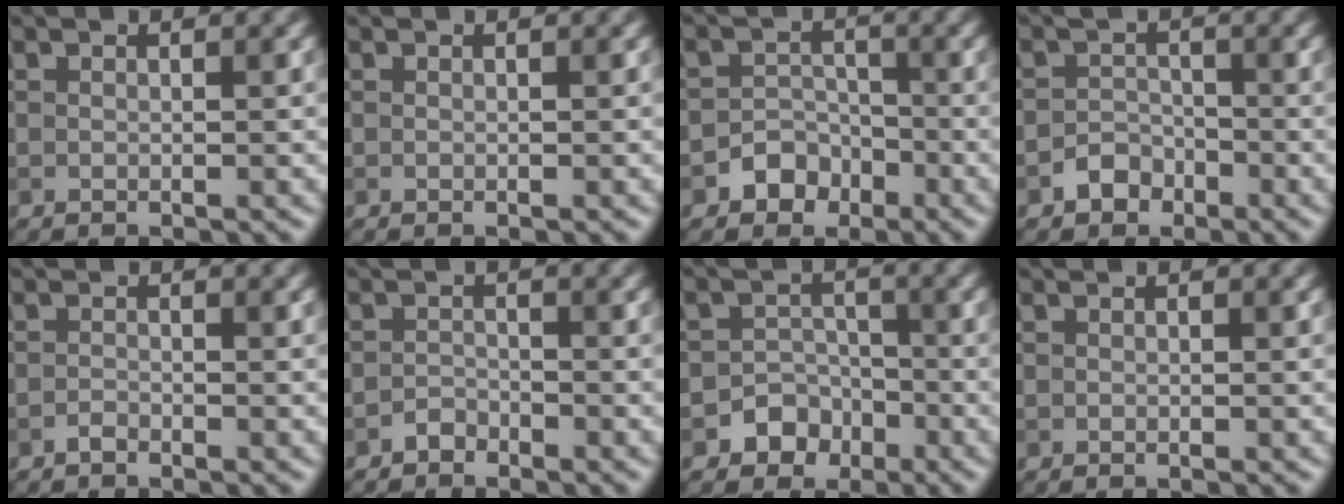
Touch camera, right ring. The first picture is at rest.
{"total": 0.0}
{"total": 2.7, "force": [-1.5, 2.2, 0.6], "torque": [0.013, 0.009, -0.028]}
{"total": 2.0, "force": [-1.2, 1.5, 0.5], "torque": [0.001, 0.006, -0.023]}
{"total": 0.6, "force": [-0.5, 0.2, 0.2], "torque": [-0.004, 0.000, -0.012]}
{"total": 1.0, "force": [-0.9, 0.5, 0.1], "torque": [0.003, 0.003, -0.017]}
{"total": 3.6, "force": [-2.0, 3.0, 0.5], "torque": [0.032, 0.008, -0.043]}
{"total": 0.0}